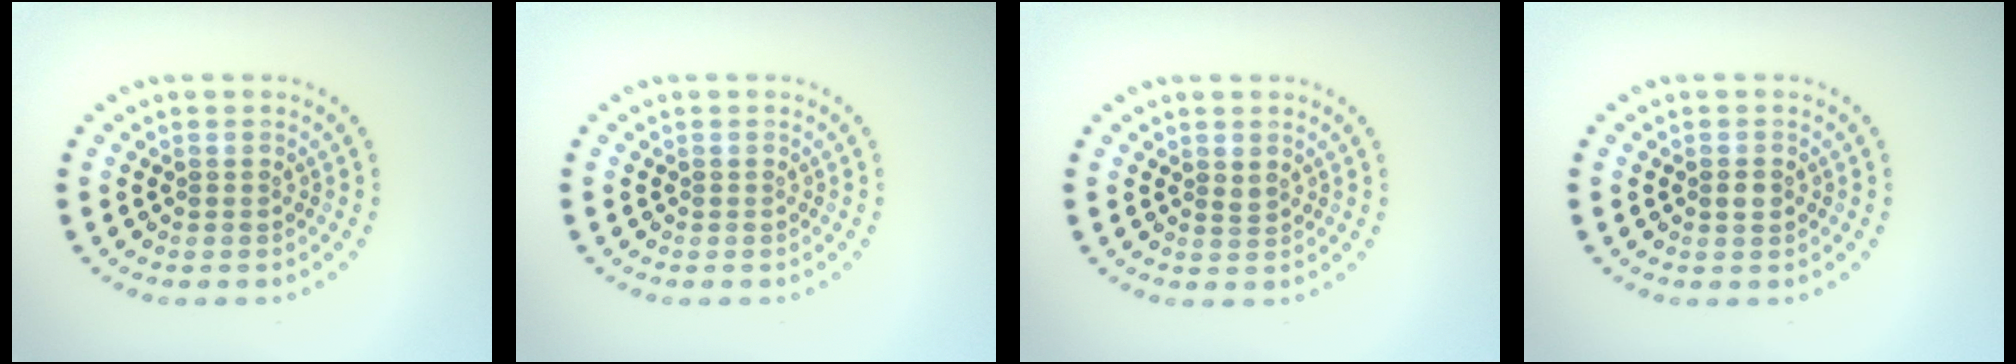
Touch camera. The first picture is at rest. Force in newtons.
{"total": 0.0}
{"total": 0.6, "press": 0.5, "slide": 0.2}
{"total": 1.3, "press": 1.3, "slide": 0.3}